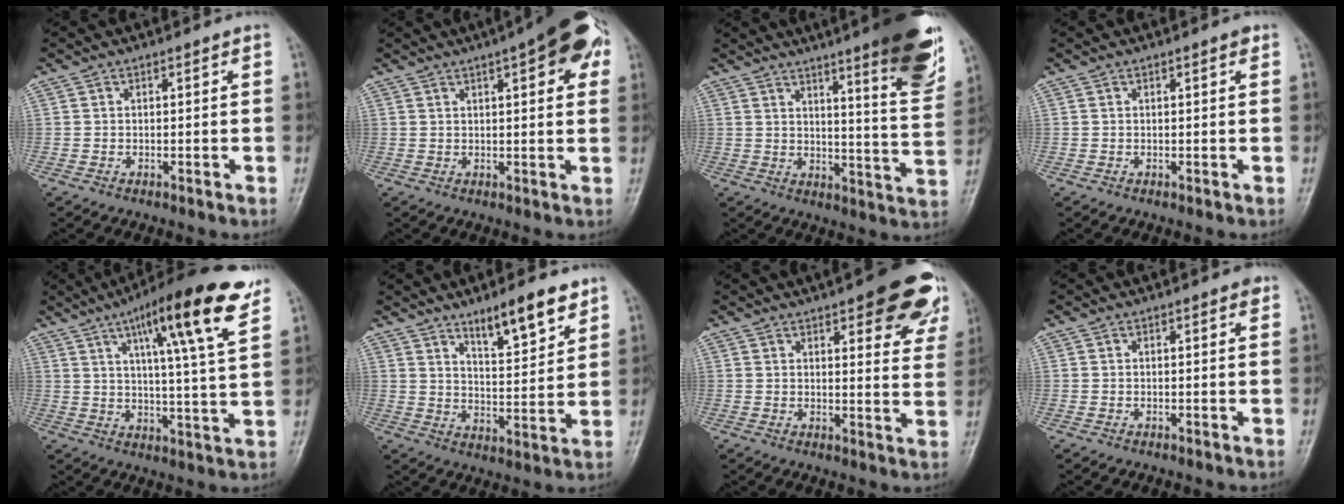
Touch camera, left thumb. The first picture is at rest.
{"total": 13.2, "force": [6.0, 4.3, 11.0], "torque": [-0.117, 0.005, 0.071]}
{"total": 18.5, "force": [11.5, 2.4, 14.3], "torque": [-0.162, -0.066, 0.151]}
{"total": 0.9, "force": [0.5, 0.2, 0.8], "torque": [-0.011, 0.001, 0.004]}
{"total": 18.5, "force": [10.0, 2.7, 15.3], "torque": [-0.216, -0.033, 0.146]}
{"total": 10.6, "force": [7.2, 2.7, 7.3], "torque": [-0.095, -0.048, 0.118]}
{"total": 15.3, "force": [8.8, 5.2, 11.5], "torque": [-0.104, -0.035, 0.099]}
{"total": 1.1, "force": [0.6, 0.4, 0.9], "torque": [-0.010, 0.001, 0.004]}